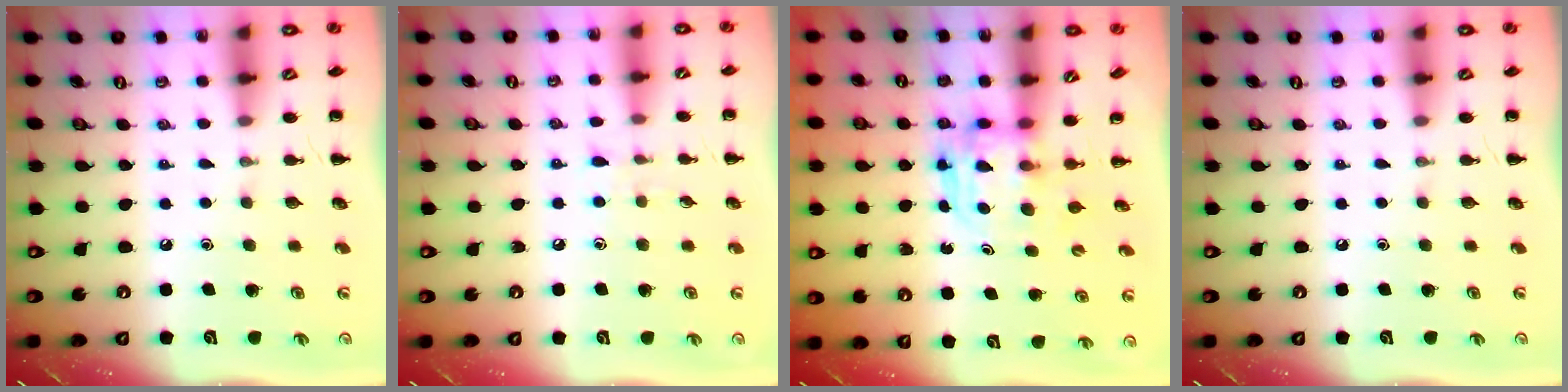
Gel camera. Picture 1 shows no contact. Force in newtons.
{"total": 5.2, "press": 4.7, "slide": 2.1}
{"total": 3.6, "press": 3.6, "slide": 0.3}
{"total": 0.0}